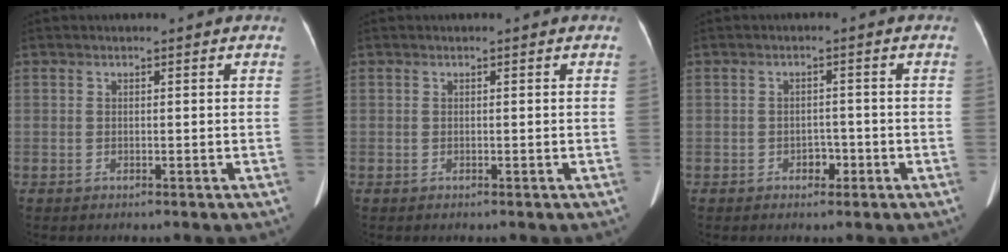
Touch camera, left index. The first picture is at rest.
{"total": 0.0}
{"total": 2.1, "force": [-1.1, 1.4, 1.1], "torque": [-0.013, 0.005, -0.015]}